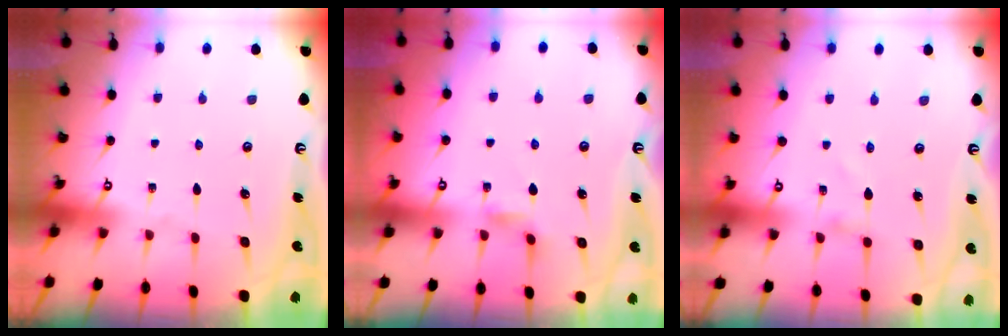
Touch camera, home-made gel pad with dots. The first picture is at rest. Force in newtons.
{"total": 2.1, "press": 2.1, "slide": 0.3}
{"total": 1.4, "press": 1.4, "slide": 0.0}